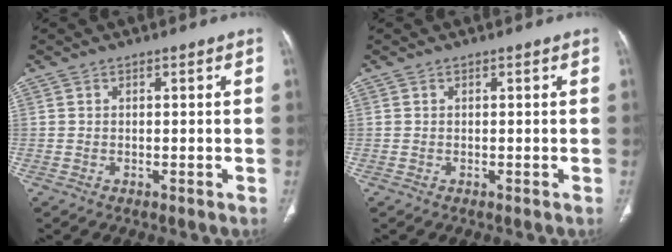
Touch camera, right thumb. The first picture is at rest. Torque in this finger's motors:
{"motor_torque": [-0.02, -0.17, 0.26, 0.13, -0.02]}